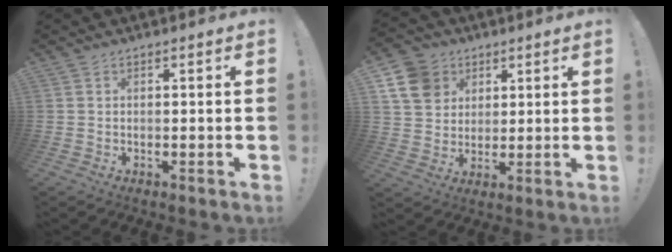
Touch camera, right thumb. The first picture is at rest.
{"total": 12.7, "force": [5.5, 10.6, 4.5], "torque": [-0.065, -0.024, 0.113]}